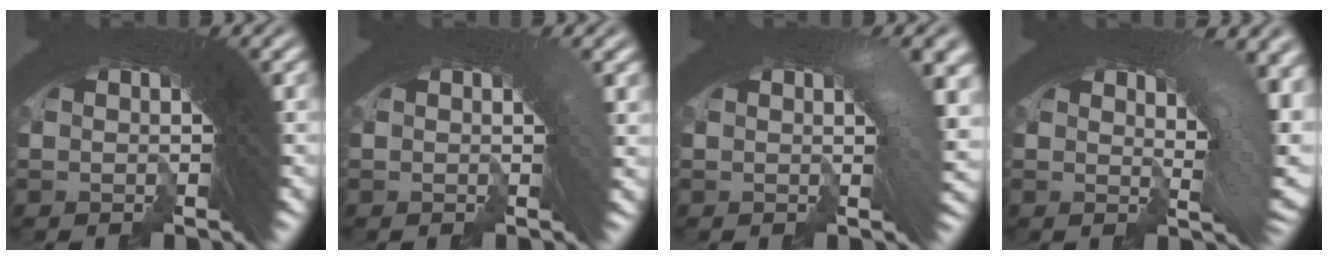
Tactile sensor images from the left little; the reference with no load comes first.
{"total": 1.4, "force": [0.2, 0.4, 1.3], "torque": [-0.008, 0.006, -0.001]}
{"total": 4.0, "force": [0.2, 1.2, 3.8], "torque": [-0.029, 0.015, -0.006]}
{"total": 5.9, "force": [0.6, 2.4, 5.4], "torque": [-0.053, 0.003, 0.006]}